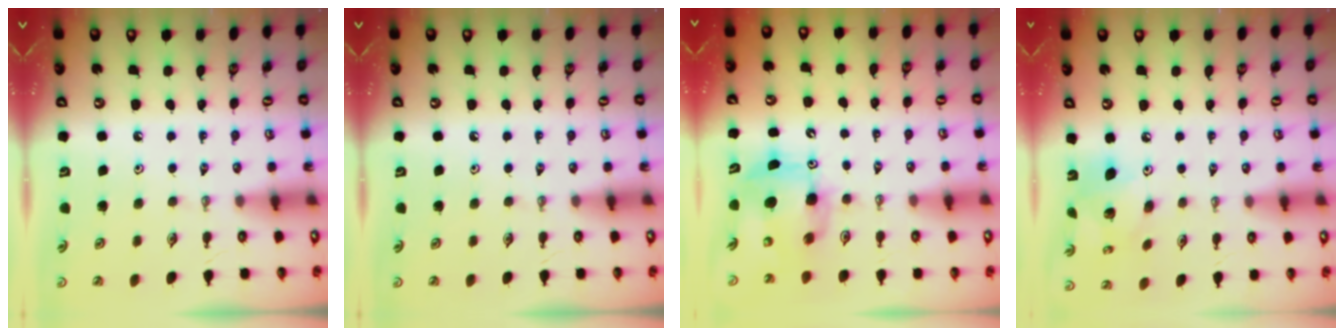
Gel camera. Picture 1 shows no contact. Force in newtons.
{"total": 0.0}
{"total": 7.6, "press": 7.4, "slide": 1.7}
{"total": 11.2, "press": 11.1, "slide": 0.8}